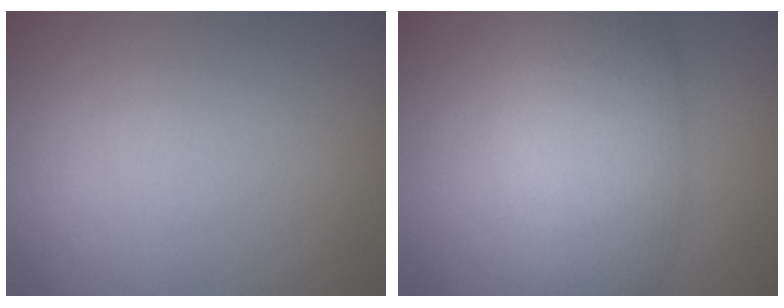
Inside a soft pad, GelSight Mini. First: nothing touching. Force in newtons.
{"total": 8.0, "press": 8.0, "slide": 0.1}